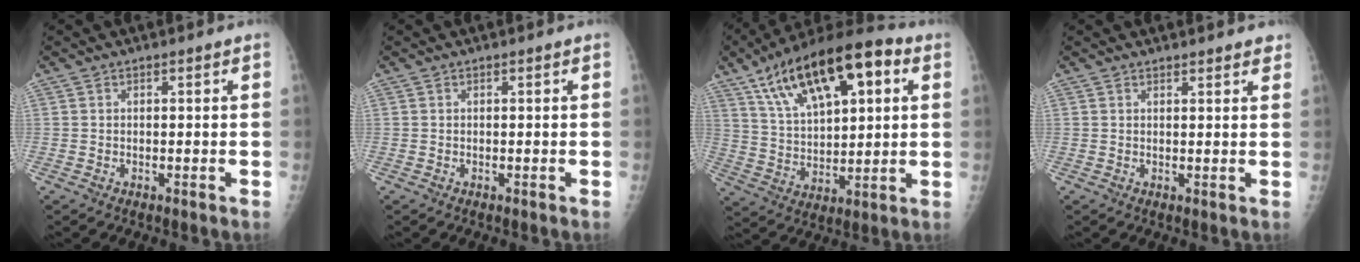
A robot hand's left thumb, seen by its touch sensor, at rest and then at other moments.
{"total": 0.0}
{"total": 21.9, "force": [10.0, 9.5, 17.0], "torque": [-0.264, -0.005, 0.173]}
{"total": 3.0, "force": [2.7, 0.8, 0.9], "torque": [0.006, -0.008, 0.027]}